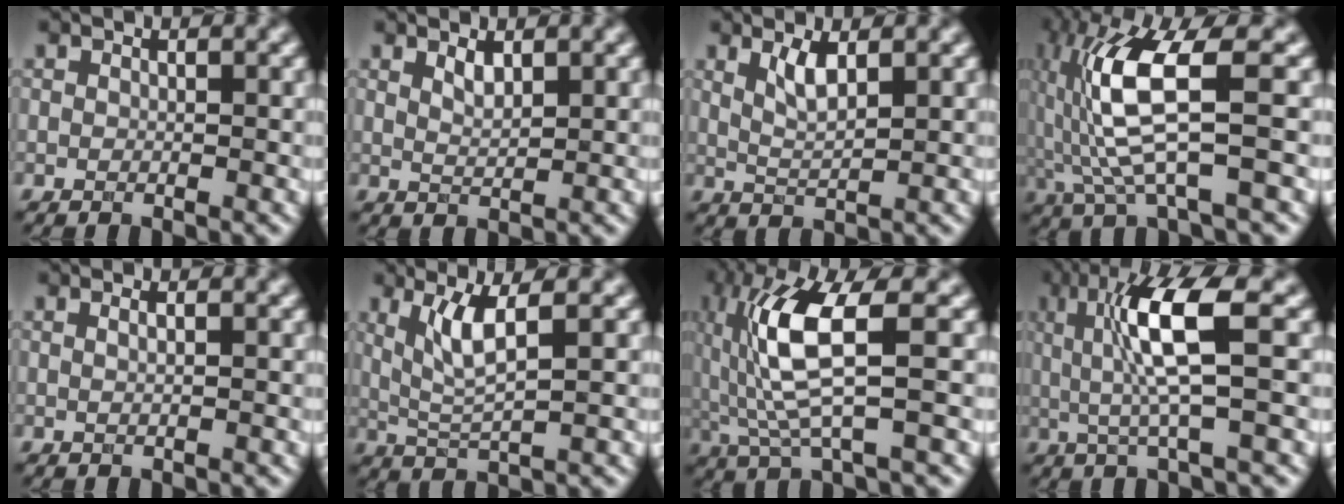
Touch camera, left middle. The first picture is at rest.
{"total": 1.2, "force": [0.8, 0.4, 0.9], "torque": [-0.020, -0.002, 0.018]}
{"total": 2.4, "force": [1.1, 0.7, 2.0], "torque": [-0.039, -0.005, 0.026]}
{"total": 8.6, "force": [0.0, 2.1, 8.3], "torque": [-0.186, 0.003, 0.009]}
{"total": 1.4, "force": [0.5, 0.8, 1.0], "torque": [-0.001, -0.002, -0.009]}
{"total": 3.9, "force": [1.2, 0.8, 3.6], "torque": [-0.078, -0.004, 0.032]}
{"total": 8.1, "force": [0.7, 2.1, 7.8], "torque": [-0.169, -0.003, 0.023]}
{"total": 6.8, "force": [0.9, 1.2, 6.6], "torque": [-0.134, 0.000, 0.023]}